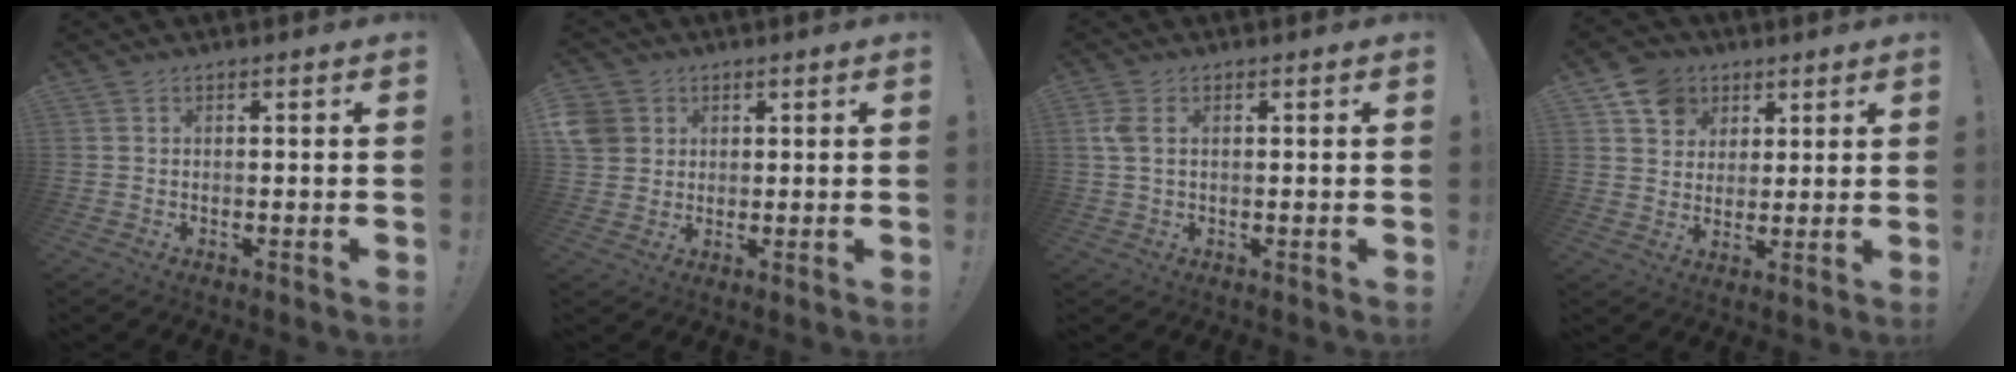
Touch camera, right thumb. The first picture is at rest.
{"total": 6.7, "force": [2.2, 6.0, 2.0], "torque": [-0.044, -0.009, 0.042]}
{"total": 3.9, "force": [1.1, 2.1, 3.1], "torque": [-0.070, 0.005, 0.020]}
{"total": 9.8, "force": [4.7, 8.1, 2.7], "torque": [-0.032, -0.030, 0.094]}